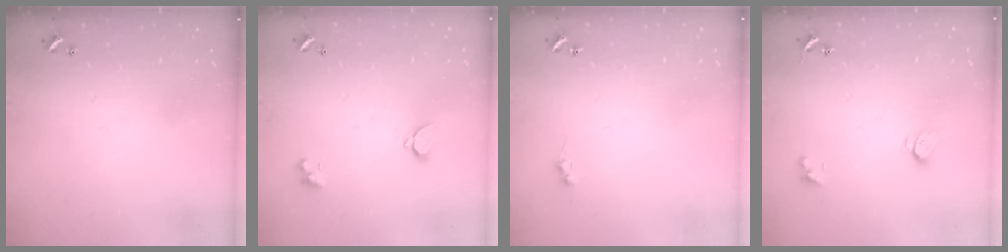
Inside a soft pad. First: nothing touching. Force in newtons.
{"total": 2.1, "press": 1.8, "slide": 1.0}
{"total": 1.0, "press": 0.9, "slide": 0.4}
{"total": 2.6, "press": 2.6, "slide": 0.2}